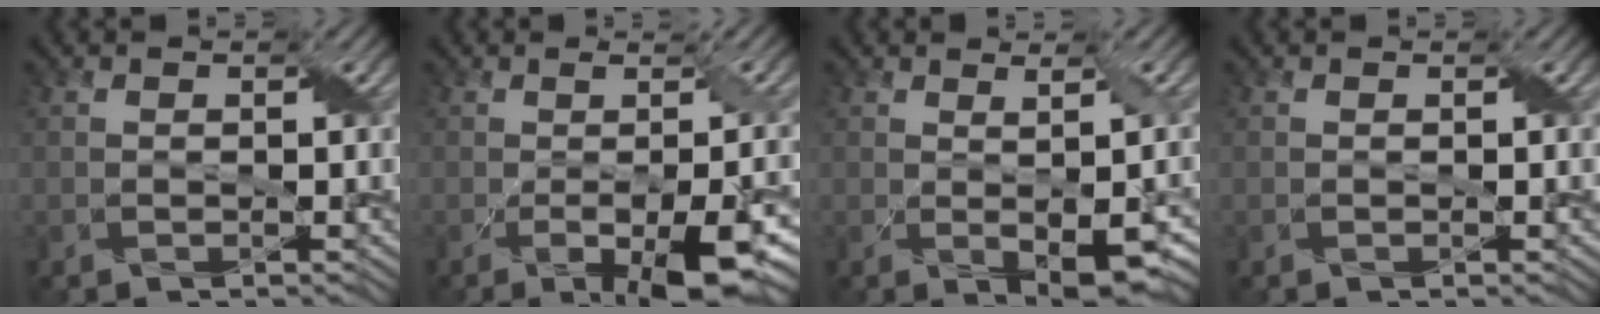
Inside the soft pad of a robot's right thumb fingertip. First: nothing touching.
{"total": 9.7, "force": [-2.8, 2.6, 9.0], "torque": [-0.125, -0.014, -0.032]}
{"total": 4.7, "force": [-0.3, 1.5, 4.5], "torque": [-0.071, -0.012, 0.011]}
{"total": 0.0}